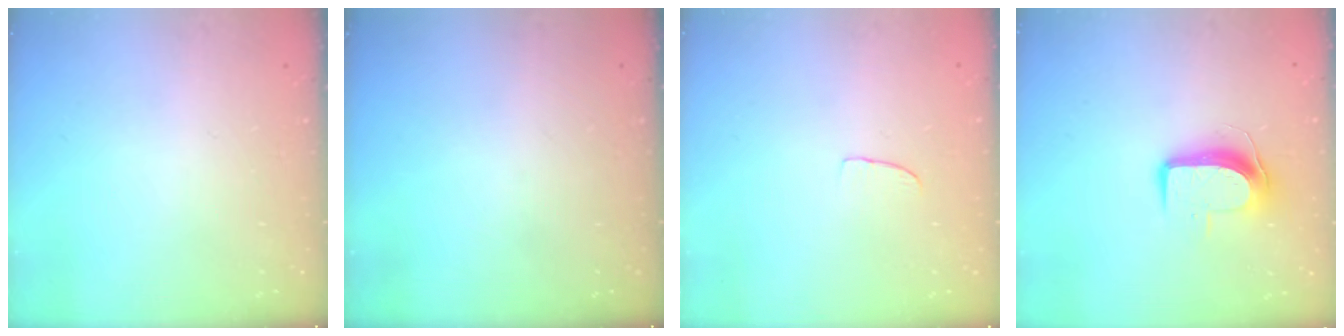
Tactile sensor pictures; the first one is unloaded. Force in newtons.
{"total": 0.0}
{"total": 2.6, "press": 2.6, "slide": 0.2}
{"total": 8.8, "press": 8.8, "slide": 0.5}